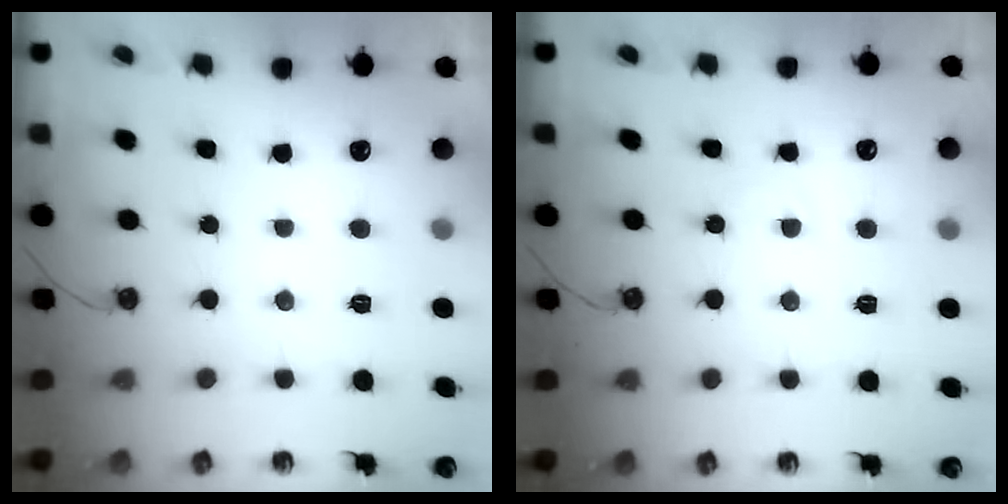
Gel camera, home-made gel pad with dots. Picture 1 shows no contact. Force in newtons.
{"total": 2.8, "press": 2.8, "slide": 0.3}